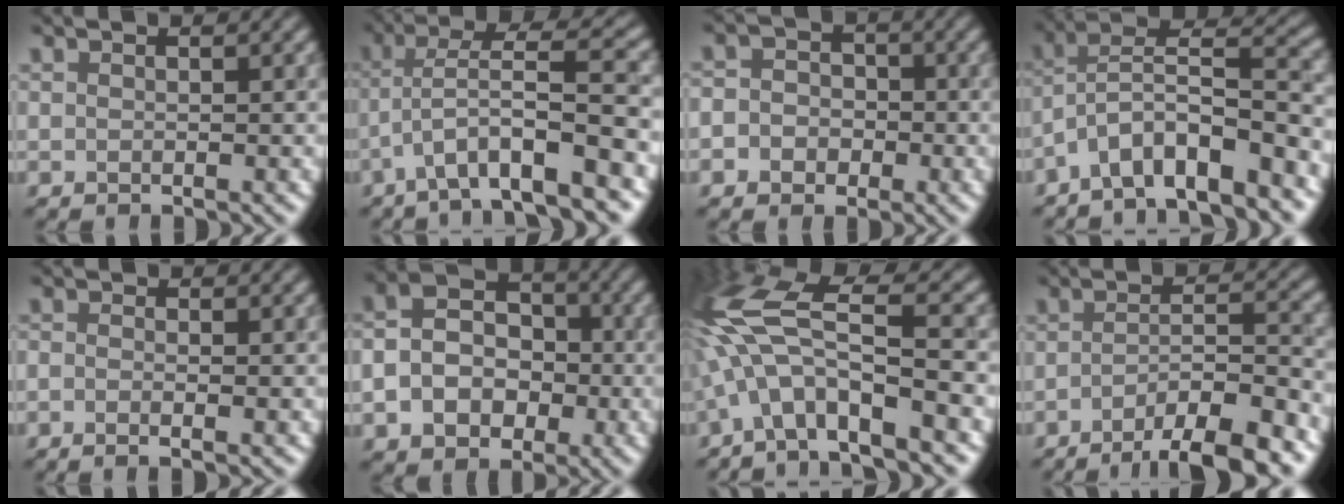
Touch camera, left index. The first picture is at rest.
{"total": 7.6, "force": [-2.6, 1.2, 7.0], "torque": [-0.112, 0.040, -0.037]}
{"total": 2.5, "force": [-1.0, 2.2, 0.5], "torque": [0.011, 0.012, -0.015]}
{"total": 7.8, "force": [-4.9, 2.0, 5.7], "torque": [-0.086, 0.032, -0.081]}
{"total": 1.4, "force": [-0.5, 0.6, 1.2], "torque": [-0.005, 0.007, -0.012]}
{"total": 6.0, "force": [-1.3, 4.6, 3.6], "torque": [-0.071, 0.012, -0.020]}
{"total": 10.1, "force": [-2.2, 2.6, 9.5], "torque": [-0.195, 0.033, -0.032]}
{"total": 8.7, "force": [-5.5, 1.8, 6.5], "torque": [-0.083, 0.019, -0.072]}